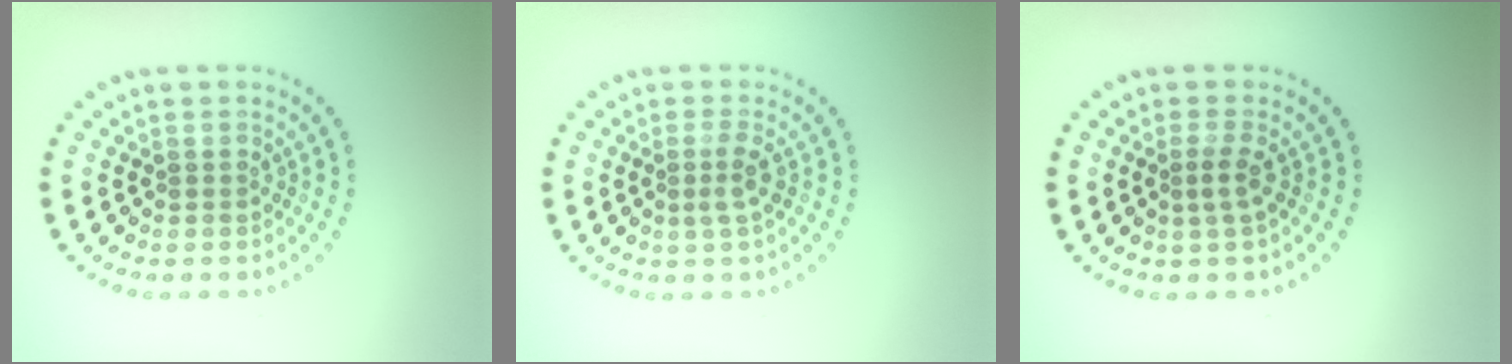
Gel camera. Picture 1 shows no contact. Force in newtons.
{"total": 1.8, "press": 1.4, "slide": 1.2}
{"total": 1.4, "press": 1.0, "slide": 0.9}